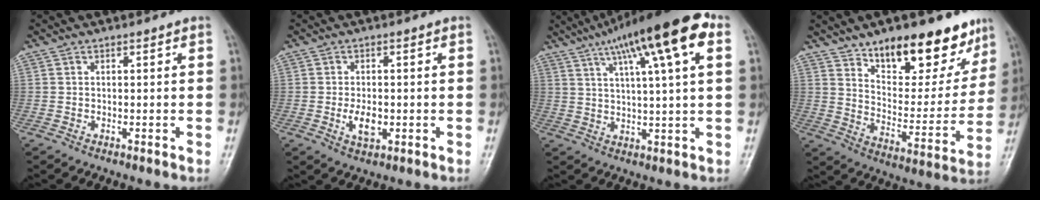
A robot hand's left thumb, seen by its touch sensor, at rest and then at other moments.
{"total": 4.2, "force": [-0.8, 2.4, 3.4], "torque": [-0.058, -0.003, -0.011]}
{"total": 17.0, "force": [7.9, 3.2, 14.8], "torque": [-0.234, 0.017, 0.117]}
{"total": 20.1, "force": [13.6, 8.8, 12.0], "torque": [-0.114, -0.077, 0.209]}